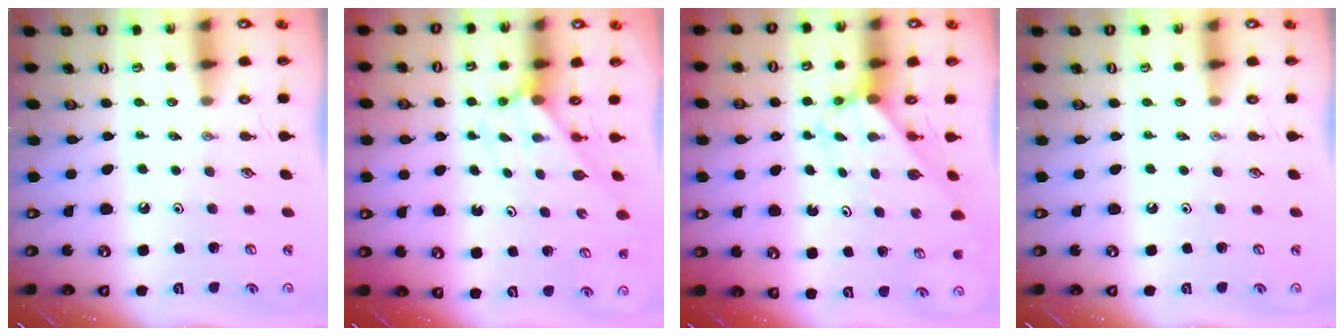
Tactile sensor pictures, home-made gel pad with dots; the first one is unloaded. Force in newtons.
{"total": 2.5, "press": 2.5, "slide": 0.2}
{"total": 2.2, "press": 2.2, "slide": 0.2}
{"total": 0.0}